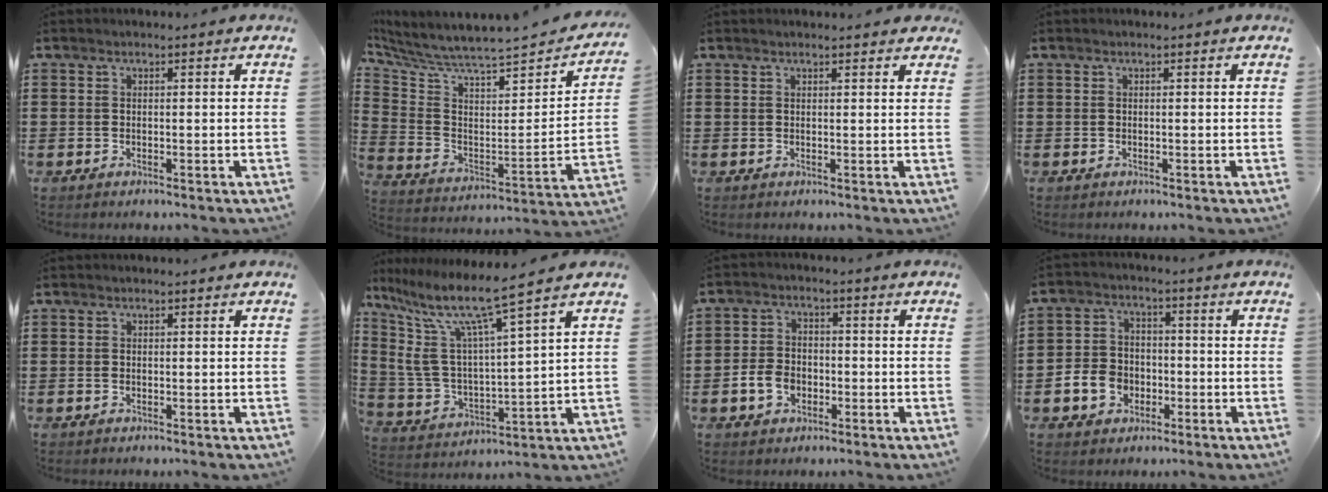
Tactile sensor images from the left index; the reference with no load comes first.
{"total": 5.5, "force": [4.9, 0.0, 2.4], "torque": [-0.078, -0.059, 0.075]}
{"total": 1.0, "force": [0.9, 0.2, 0.4], "torque": [-0.008, 0.002, 0.018]}
{"total": 0.0}
{"total": 0.0}
{"total": 10.7, "force": [7.6, 1.5, 7.3], "torque": [-0.180, -0.053, 0.122]}
{"total": 4.7, "force": [-1.8, 3.4, 2.7], "torque": [-0.065, 0.004, -0.037]}
{"total": 6.0, "force": [-2.3, 5.0, 2.5], "torque": [-0.067, 0.013, -0.045]}